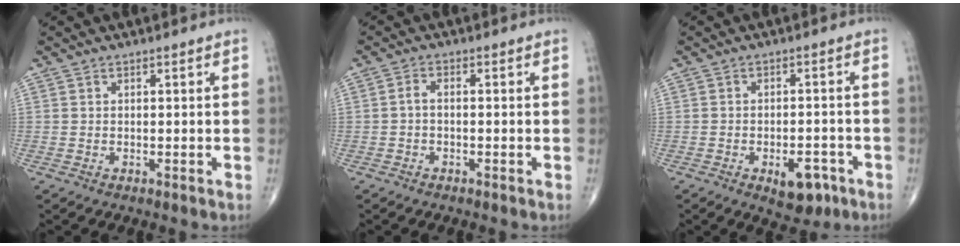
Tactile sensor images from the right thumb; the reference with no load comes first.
{"total": 1.7, "force": [-0.5, 0.8, 1.4], "torque": [-0.026, 0.009, -0.012]}
{"total": 6.5, "force": [-3.2, 3.4, 4.6], "torque": [-0.042, 0.018, -0.038]}